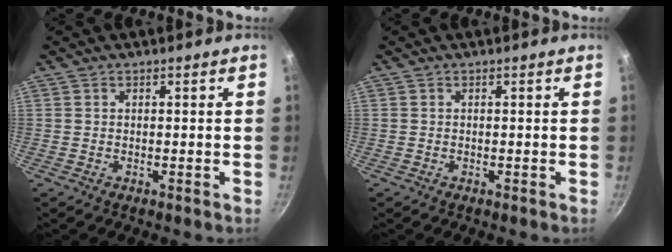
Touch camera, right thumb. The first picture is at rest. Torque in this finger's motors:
{"motor_torque": [-0.25, 0.52, 0.19, 0.39, 0.00]}